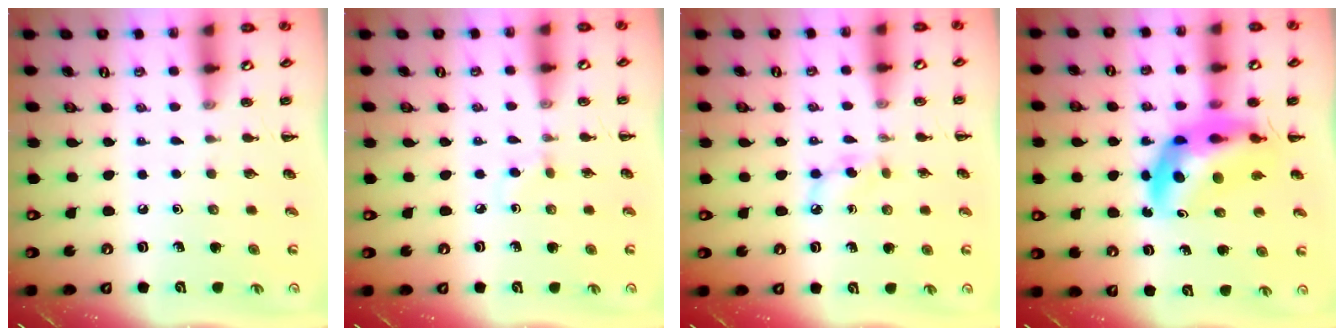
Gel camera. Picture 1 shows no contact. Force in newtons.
{"total": 2.1, "press": 1.8, "slide": 1.0}
{"total": 5.1, "press": 4.9, "slide": 1.3}
{"total": 11.0, "press": 10.5, "slide": 3.2}